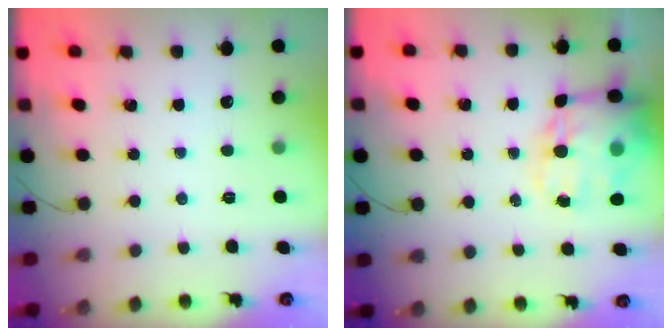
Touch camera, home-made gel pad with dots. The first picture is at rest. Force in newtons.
{"total": 18.2, "press": 17.6, "slide": 4.4}